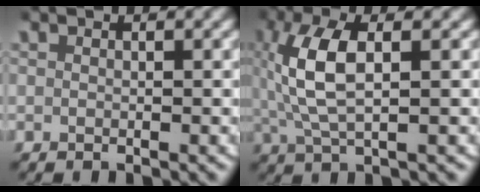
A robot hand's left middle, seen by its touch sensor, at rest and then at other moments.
{"total": 5.9, "force": [1.0, 2.2, 5.4], "torque": [-0.114, 0.007, 0.019]}